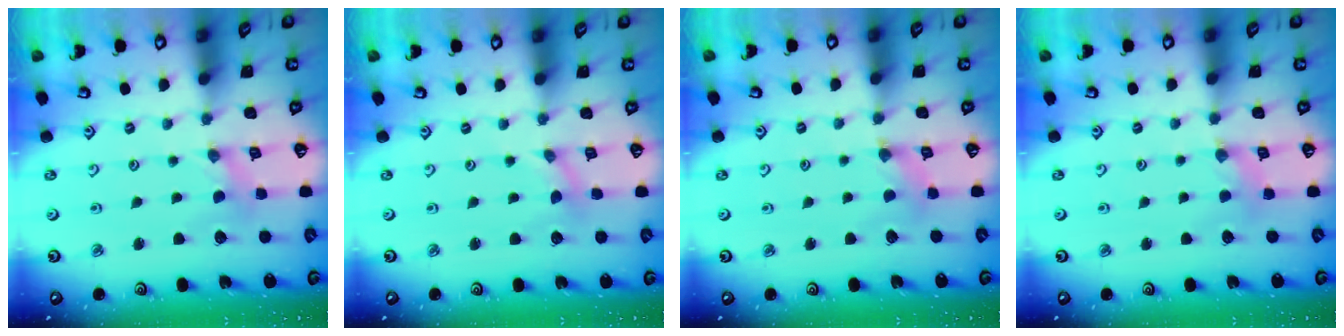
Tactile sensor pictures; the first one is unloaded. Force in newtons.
{"total": 0.0}
{"total": 1.5, "press": 1.4, "slide": 0.3}
{"total": 2.6, "press": 2.5, "slide": 0.4}